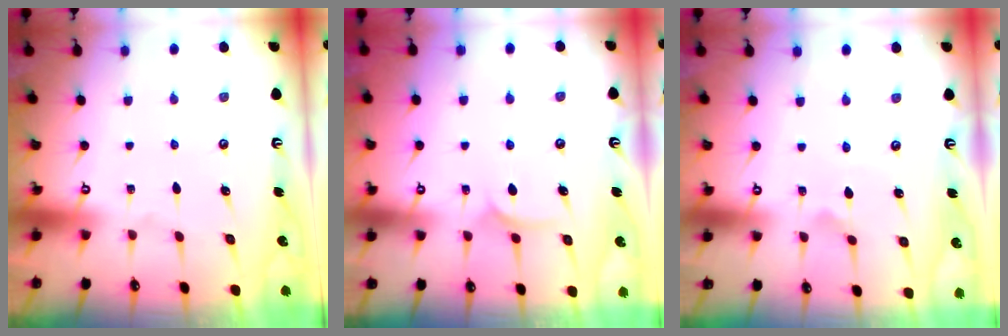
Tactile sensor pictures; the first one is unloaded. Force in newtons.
{"total": 6.5, "press": 6.5, "slide": 0.3}
{"total": 2.3, "press": 2.3, "slide": 0.1}